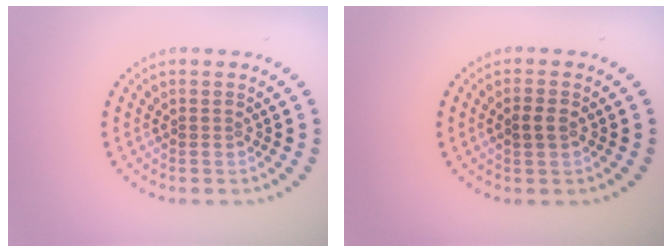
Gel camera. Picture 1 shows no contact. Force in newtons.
{"total": 1.6, "press": 1.5, "slide": 0.2}